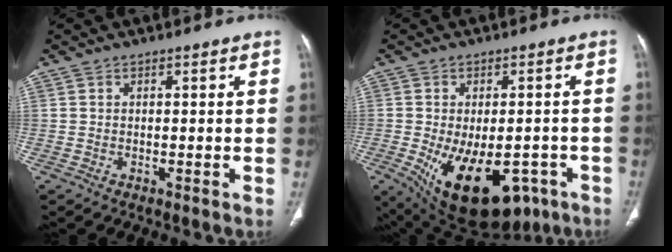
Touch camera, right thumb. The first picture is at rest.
{"total": 19.3, "force": [-8.2, 10.3, 14.1], "torque": [-0.204, -0.003, -0.096]}